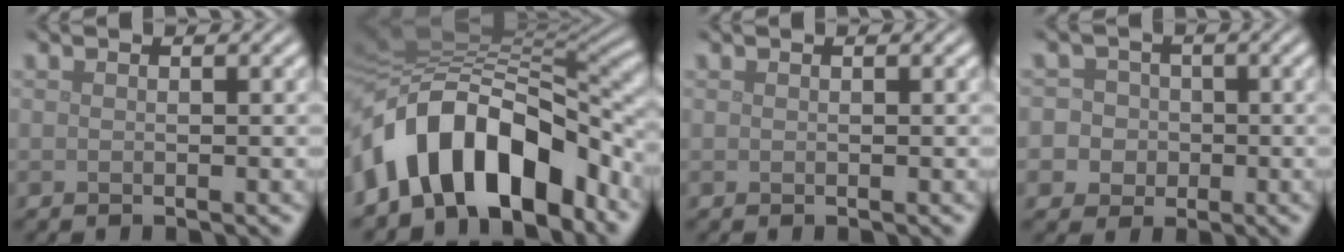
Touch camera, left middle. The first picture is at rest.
{"total": 12.3, "force": [-5.0, 6.7, 9.0], "torque": [-0.138, 0.015, -0.090]}
{"total": 0.0}
{"total": 6.8, "force": [-1.4, 6.5, 1.6], "torque": [-0.026, 0.011, -0.054]}